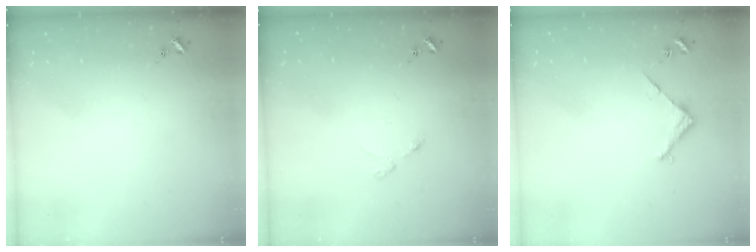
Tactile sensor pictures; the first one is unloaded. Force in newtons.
{"total": 2.5, "press": 2.4, "slide": 0.4}
{"total": 2.9, "press": 2.8, "slide": 0.2}